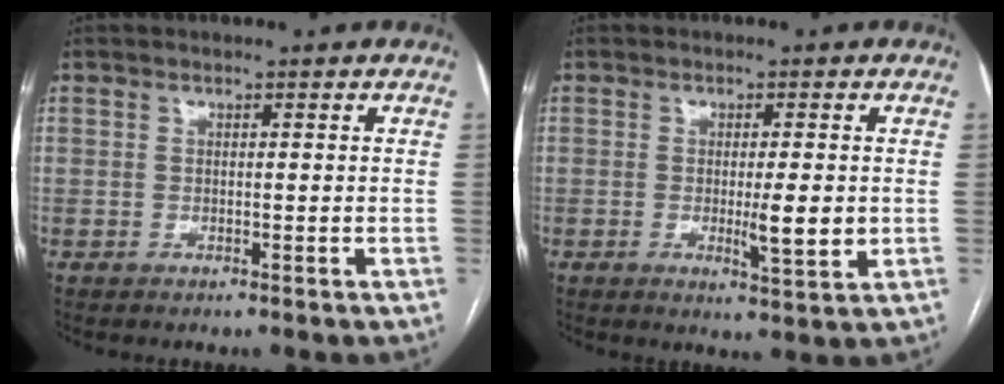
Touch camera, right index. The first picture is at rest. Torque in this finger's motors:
{"motor_torque": [0.68, -0.15, 0.43, 0.06]}